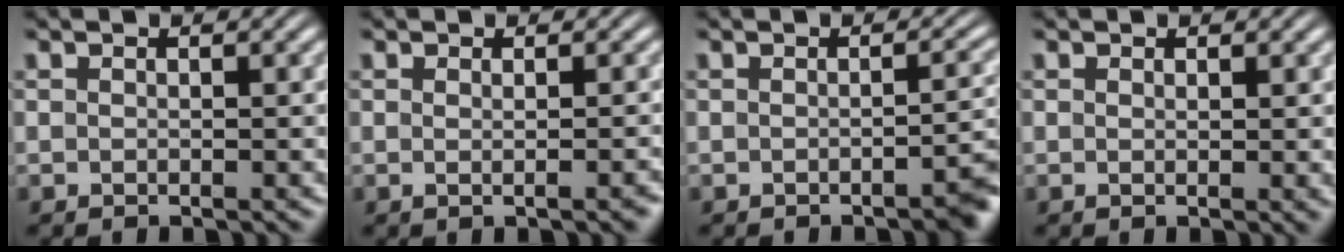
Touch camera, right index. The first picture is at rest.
{"total": 1.1, "force": [-0.4, -0.3, 1.0], "torque": [-0.013, -0.001, -0.008]}
{"total": 2.6, "force": [-1.6, 0.6, 2.0], "torque": [-0.020, 0.004, -0.028]}
{"total": 0.7, "force": [0.2, -0.2, 0.6], "torque": [-0.008, -0.008, 0.004]}